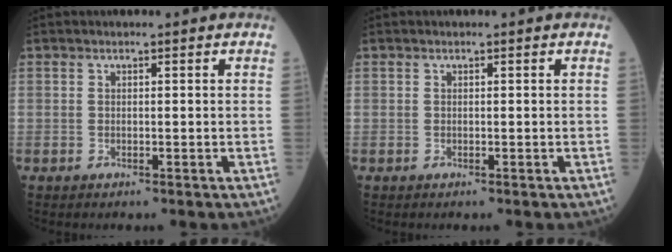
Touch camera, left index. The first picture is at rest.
{"total": 0.0}